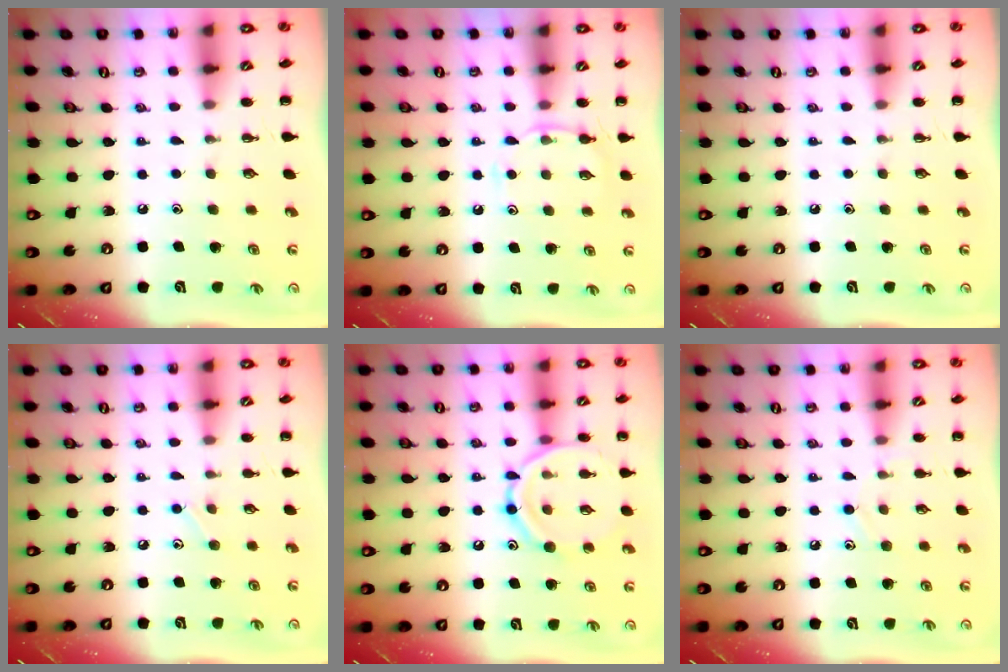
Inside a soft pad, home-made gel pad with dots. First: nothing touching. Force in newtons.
{"total": 7.0, "press": 6.7, "slide": 1.8}
{"total": 0.0}
{"total": 4.8, "press": 4.5, "slide": 1.5}
{"total": 12.7, "press": 12.7, "slide": 1.0}
{"total": 8.2, "press": 7.9, "slide": 2.2}